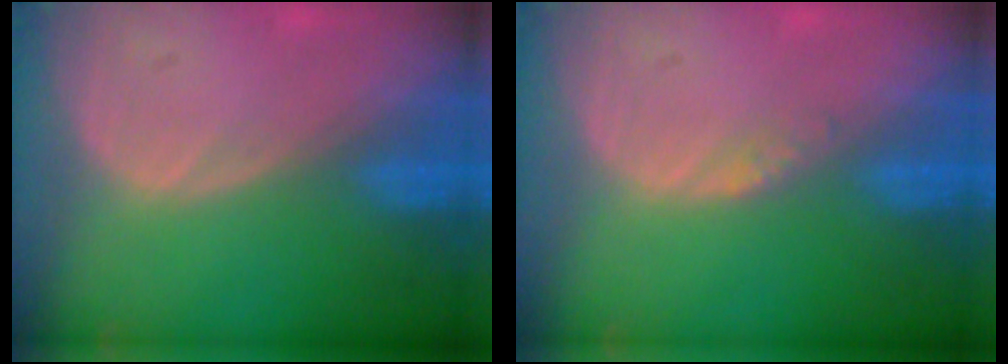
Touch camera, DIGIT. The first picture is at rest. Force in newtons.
{"total": 1.1, "press": 1.1, "slide": 0.1}